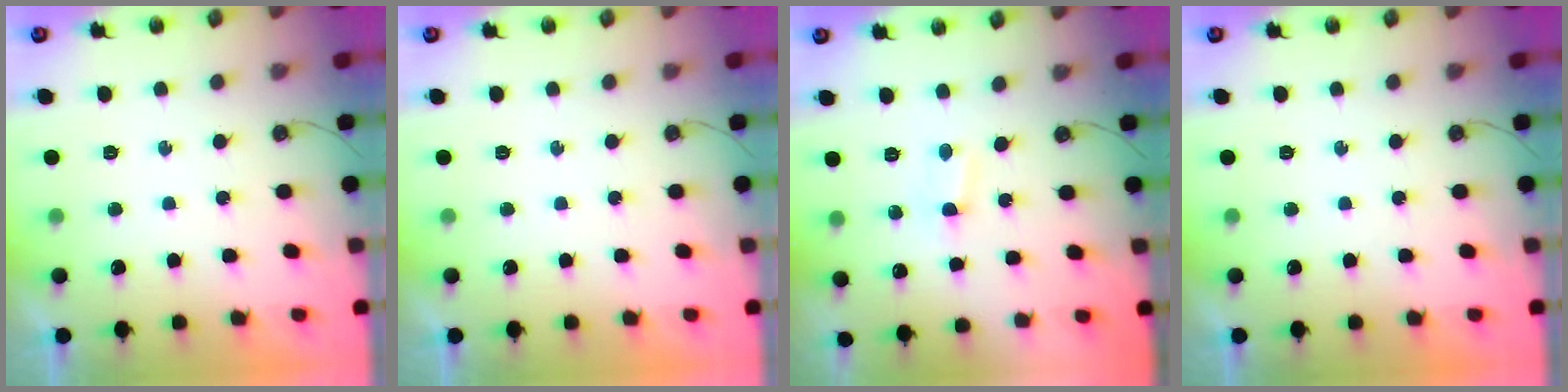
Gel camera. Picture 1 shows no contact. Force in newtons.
{"total": 0.0}
{"total": 0.6, "press": 0.6, "slide": 0.1}
{"total": 0.0}